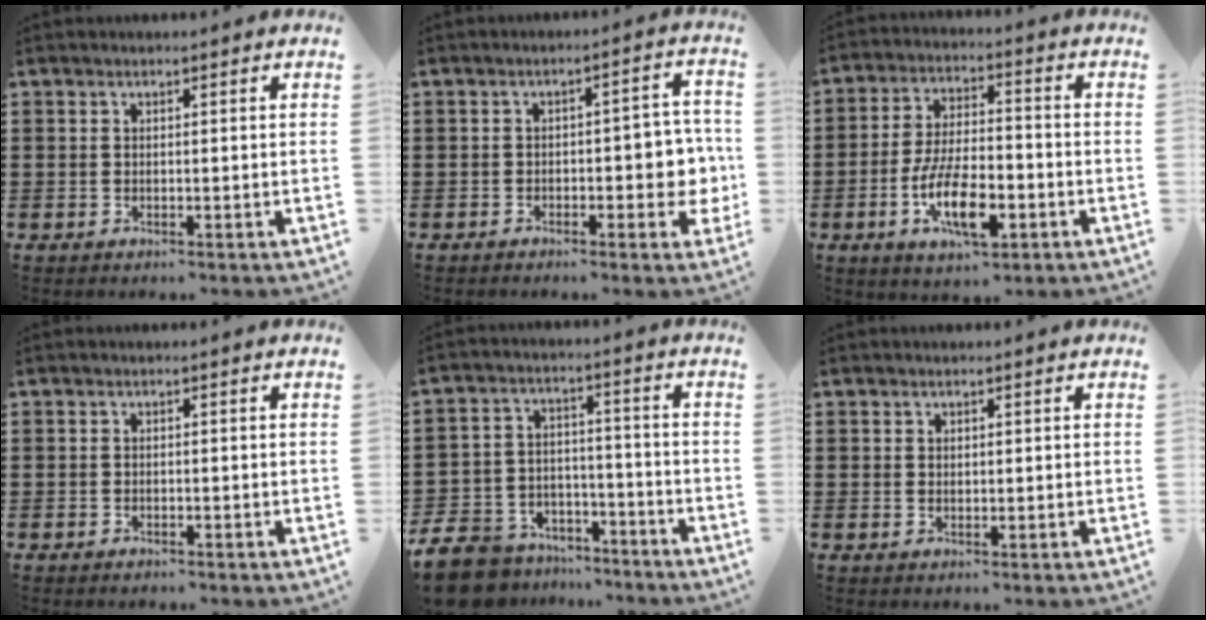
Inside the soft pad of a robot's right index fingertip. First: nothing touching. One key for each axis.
{"total": 5.2, "fx": -1.7, "fy": 2.4, "fz": 4.2, "tx": -0.057, "ty": 0.001, "tz": -0.034}
{"total": 10.5, "fx": -4.0, "fy": 4.2, "fz": 8.7, "tx": -0.185, "ty": -0.006, "tz": -0.072}
{"total": 0.6, "fx": -0.6, "fy": 0.2, "fz": 0.1, "tx": -0.004, "ty": -0.001, "tz": -0.012}
{"total": 9.9, "fx": -8.9, "fy": 3.6, "fz": 2.2, "tx": -0.069, "ty": 0.028, "tz": -0.178}
{"total": 0.7, "fx": 0.4, "fy": 0.5, "fz": 0.2, "tx": -0.004, "ty": 0.001, "tz": 0.009}